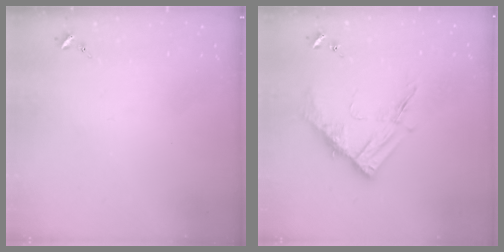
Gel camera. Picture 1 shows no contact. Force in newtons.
{"total": 12.4, "press": 12.4, "slide": 0.9}